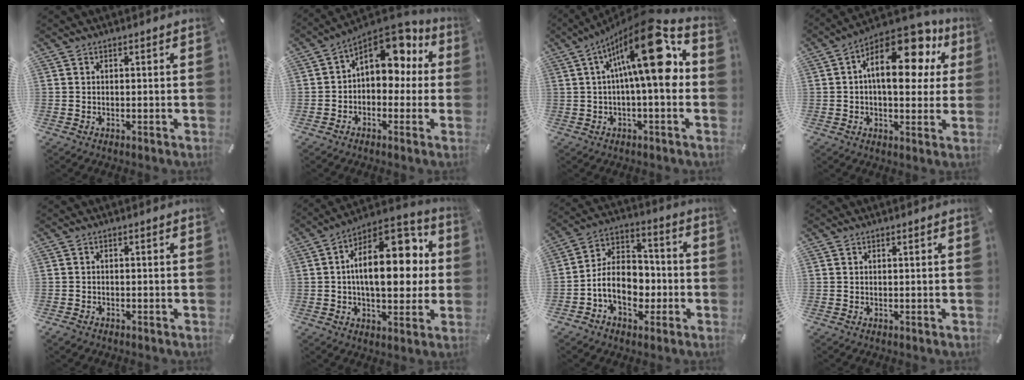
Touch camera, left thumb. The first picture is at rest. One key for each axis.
{"total": 10.9, "fx": 5.0, "fy": 7.4, "fz": 6.2, "tx": -0.081, "ty": -0.041, "tz": 0.091}
{"total": 19.8, "fx": 5.0, "fy": 5.8, "fz": 18.3, "tx": -0.299, "ty": -0.043, "tz": 0.066}
{"total": 18.4, "fx": 6.8, "fy": 9.8, "fz": 14.0, "tx": -0.202, "ty": -0.041, "tz": 0.114}
{"total": 1.2, "fx": -0.9, "fy": 0.7, "fz": 0.2, "tx": -0.006, "ty": 0.003, "tz": -0.018}
{"total": 20.5, "fx": 3.3, "fy": 11.5, "fz": 16.7, "tx": -0.238, "ty": -0.015, "tz": 0.053}
{"total": 12.2, "fx": -3.4, "fy": 9.3, "fz": 7.2, "tx": -0.138, "ty": 0.015, "tz": -0.058}
{"total": 0.0}